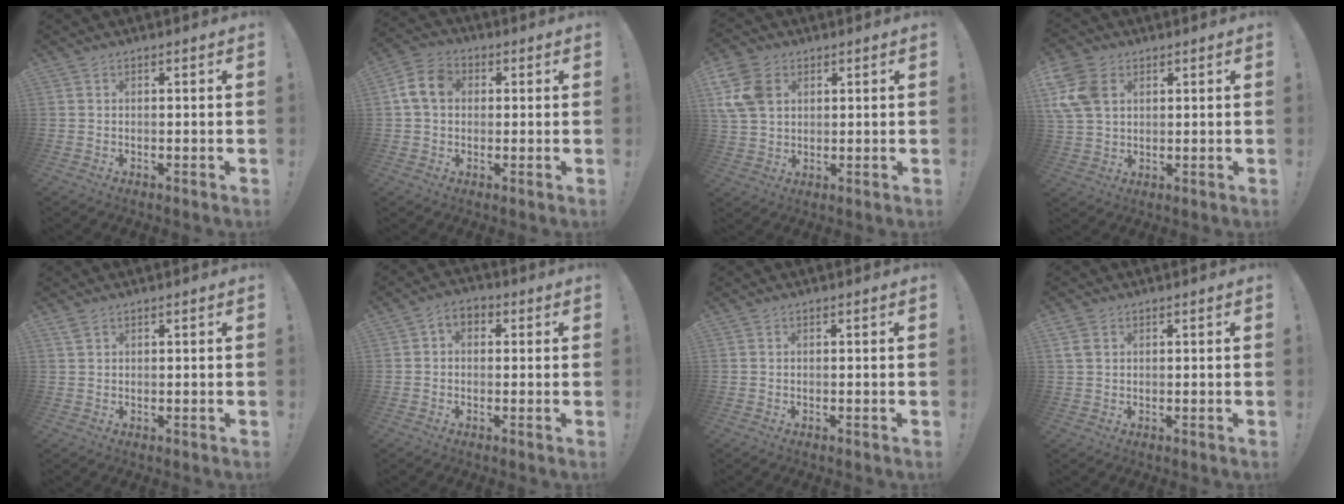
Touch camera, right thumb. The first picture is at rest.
{"total": 8.9, "force": [1.5, 6.8, 5.5], "torque": [-0.100, 0.017, 0.034]}
{"total": 12.1, "force": [3.9, 8.8, 7.3], "torque": [-0.158, -0.001, 0.081]}
{"total": 11.9, "force": [3.9, 8.3, 7.7], "torque": [-0.162, 0.000, 0.079]}
{"total": 1.9, "force": [1.3, 0.8, 1.2], "torque": [-0.021, 0.000, 0.023]}
{"total": 4.2, "force": [0.4, 3.3, 2.6], "torque": [-0.042, 0.006, 0.009]}
{"total": 0.0}
{"total": 3.4, "force": [1.4, 2.3, 2.0], "torque": [-0.038, 0.003, 0.029]}